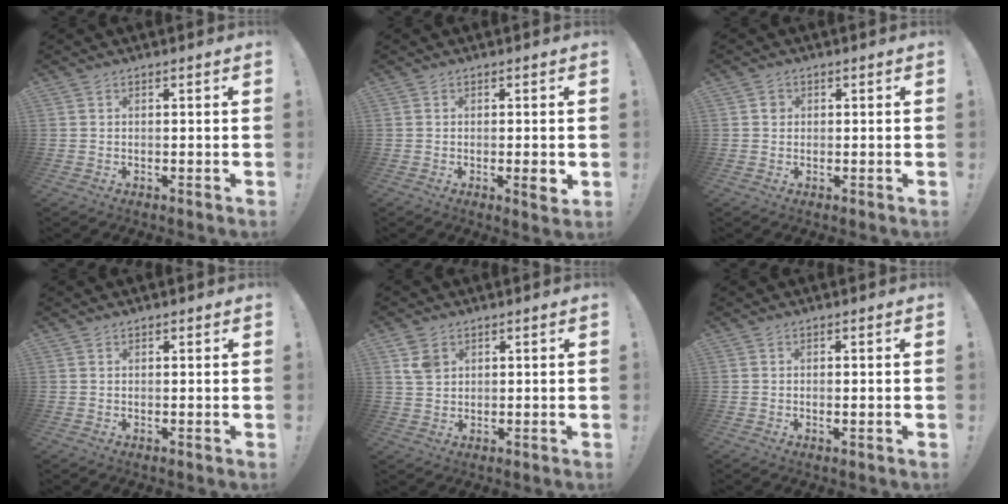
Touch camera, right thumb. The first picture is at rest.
{"total": 3.3, "force": [-0.5, 0.2, 3.3], "torque": [-0.040, -0.009, -0.009]}
{"total": 1.6, "force": [0.3, 1.5, 0.6], "torque": [0.005, -0.001, 0.001]}
{"total": 0.8, "force": [0.6, 0.6, 0.1], "torque": [0.007, -0.004, 0.010]}
{"total": 6.4, "force": [2.9, 4.7, 3.2], "torque": [-0.049, -0.003, 0.059]}
{"total": 0.8, "force": [0.3, 0.1, 0.8], "torque": [-0.014, -0.001, 0.005]}